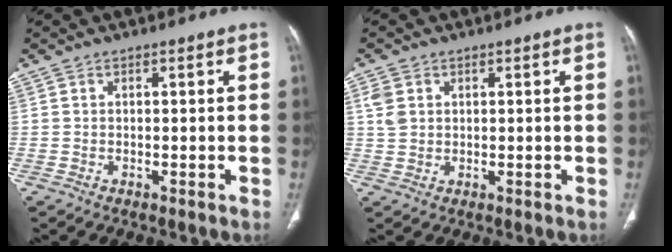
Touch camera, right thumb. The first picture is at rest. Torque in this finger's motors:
{"motor_torque": [-0.01, -0.18, 0.44, 0.36, 0.00]}